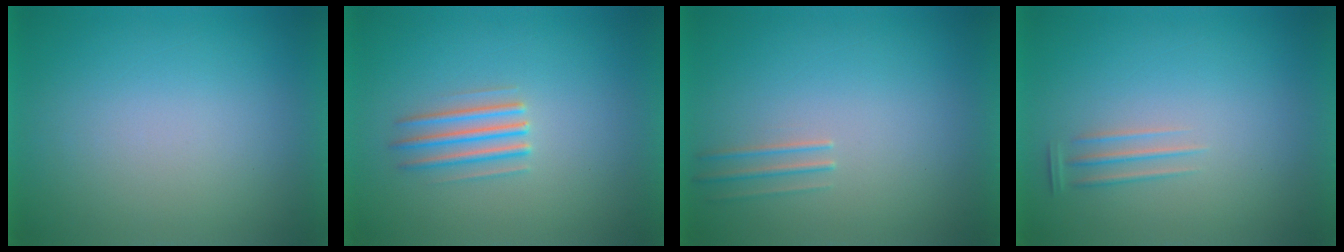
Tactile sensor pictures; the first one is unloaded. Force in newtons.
{"total": 2.7}
{"total": 1.3}
{"total": 1.2}